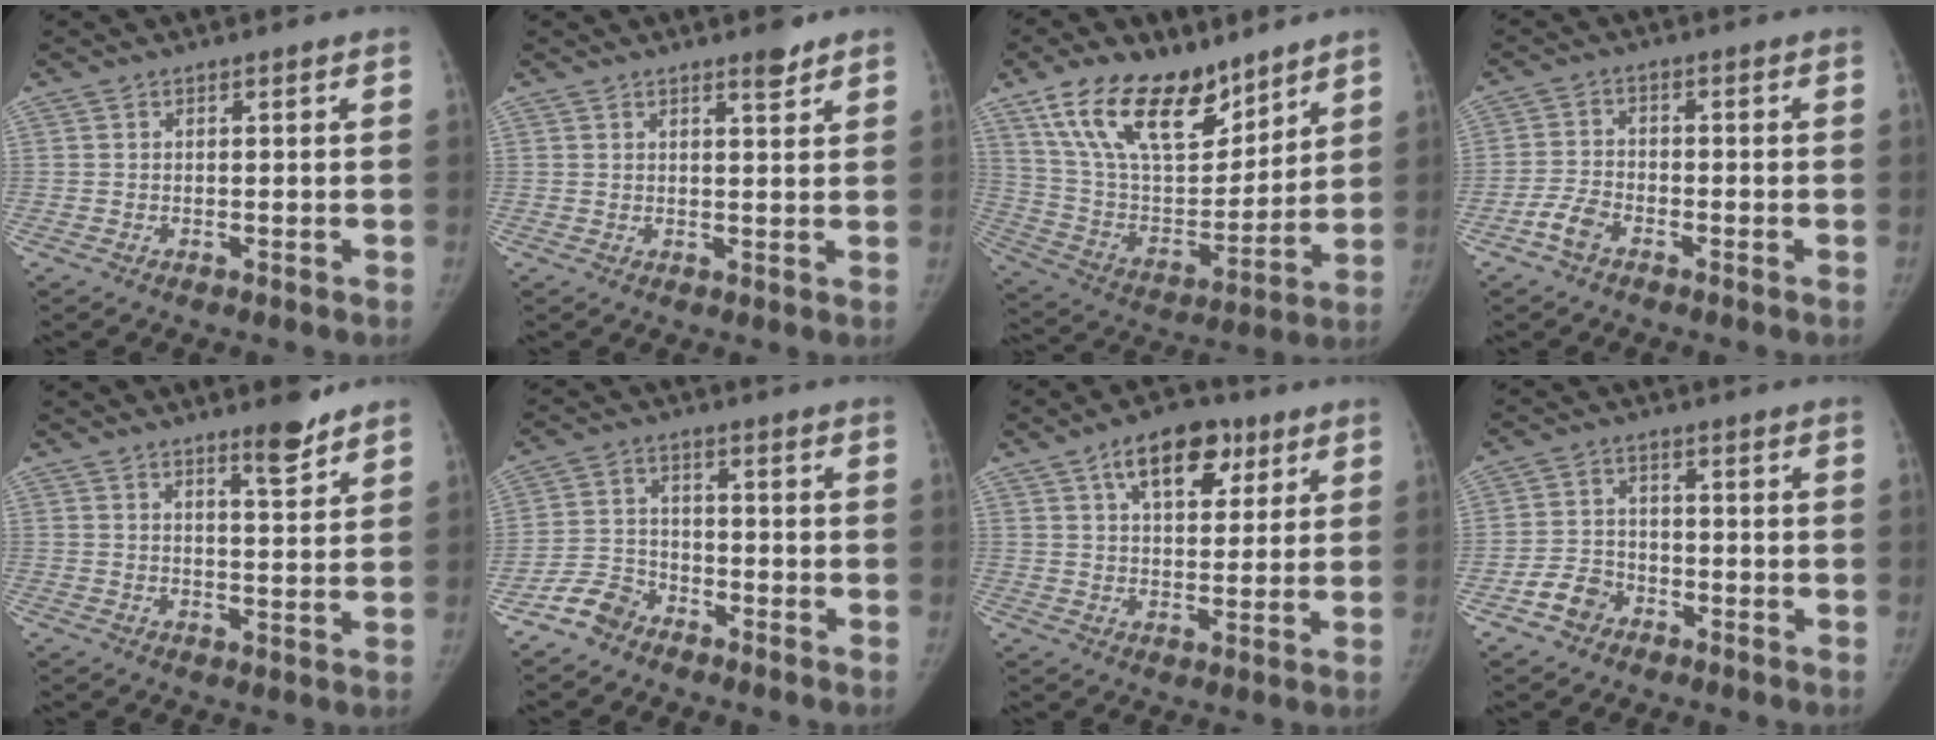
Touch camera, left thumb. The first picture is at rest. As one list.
[{"total": 2.8, "force": [2.2, 0.8, 1.6], "torque": [-0.016, -0.016, 0.031]}, {"total": 21.9, "force": [14.3, 10.9, 12.4], "torque": [-0.179, -0.057, 0.266]}, {"total": 4.3, "force": [-2.8, 2.4, 2.2], "torque": [-0.043, 0.015, -0.057]}, {"total": 6.0, "force": [4.6, 1.2, 3.6], "torque": [-0.040, -0.037, 0.067]}, {"total": 5.9, "force": [-4.5, 3.6, 1.2], "torque": [-0.012, 0.024, -0.097]}, {"total": 12.2, "force": [6.1, 6.9, 8.0], "torque": [-0.084, -0.013, 0.091]}, {"total": 5.6, "force": [-3.2, 4.2, 1.8], "torque": [-0.019, 0.025, -0.059]}]